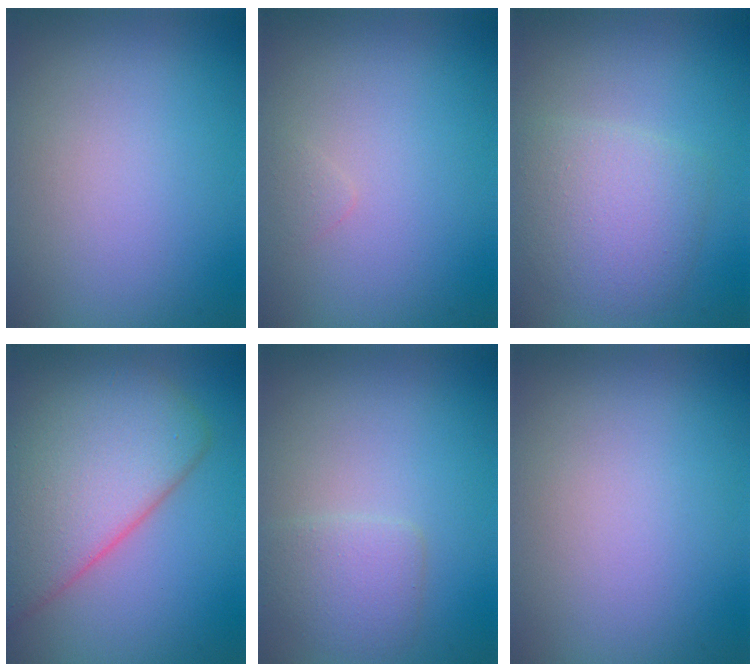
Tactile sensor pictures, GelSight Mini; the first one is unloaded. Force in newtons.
{"total": 0.6, "press": 0.6, "slide": 0.0}
{"total": 4.0, "press": 4.0, "slide": 0.1}
{"total": 9.2, "press": 9.2, "slide": 0.4}
{"total": 2.4, "press": 2.4, "slide": 0.2}
{"total": 0.0}